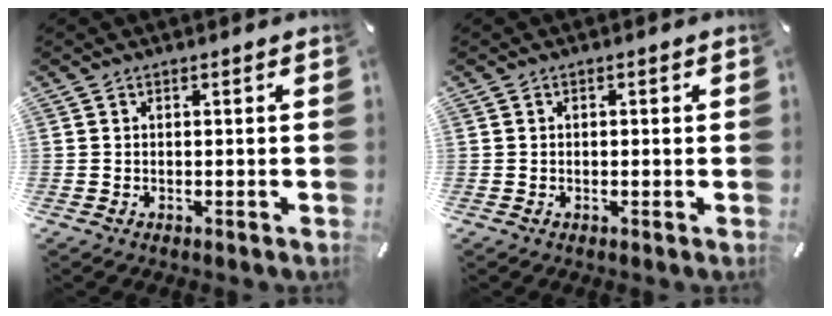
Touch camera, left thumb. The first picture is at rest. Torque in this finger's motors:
{"motor_torque": [-0.27, -0.08, 0.00, 0.00, 0.00]}